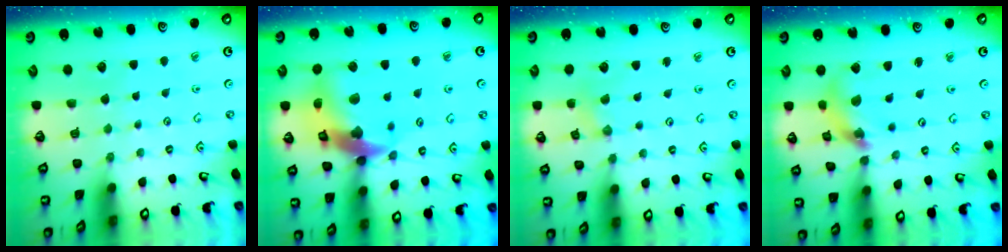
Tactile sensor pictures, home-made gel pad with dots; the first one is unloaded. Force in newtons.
{"total": 15.9, "press": 15.8, "slide": 2.1}
{"total": 2.7, "press": 2.6, "slide": 0.4}
{"total": 12.1, "press": 12.0, "slide": 1.7}